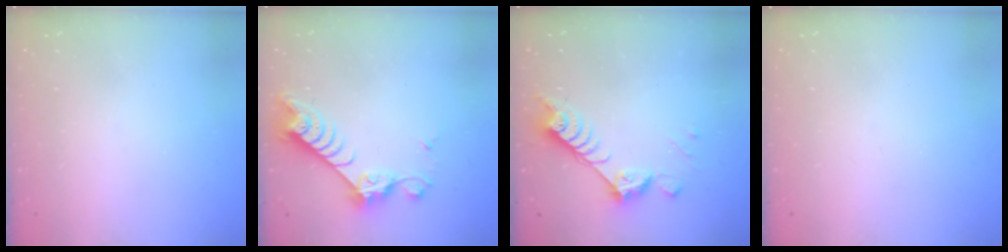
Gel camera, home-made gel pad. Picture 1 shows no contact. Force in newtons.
{"total": 7.7, "press": 7.6, "slide": 1.1}
{"total": 7.0, "press": 6.9, "slide": 1.4}
{"total": 0.6, "press": 0.3, "slide": 0.5}